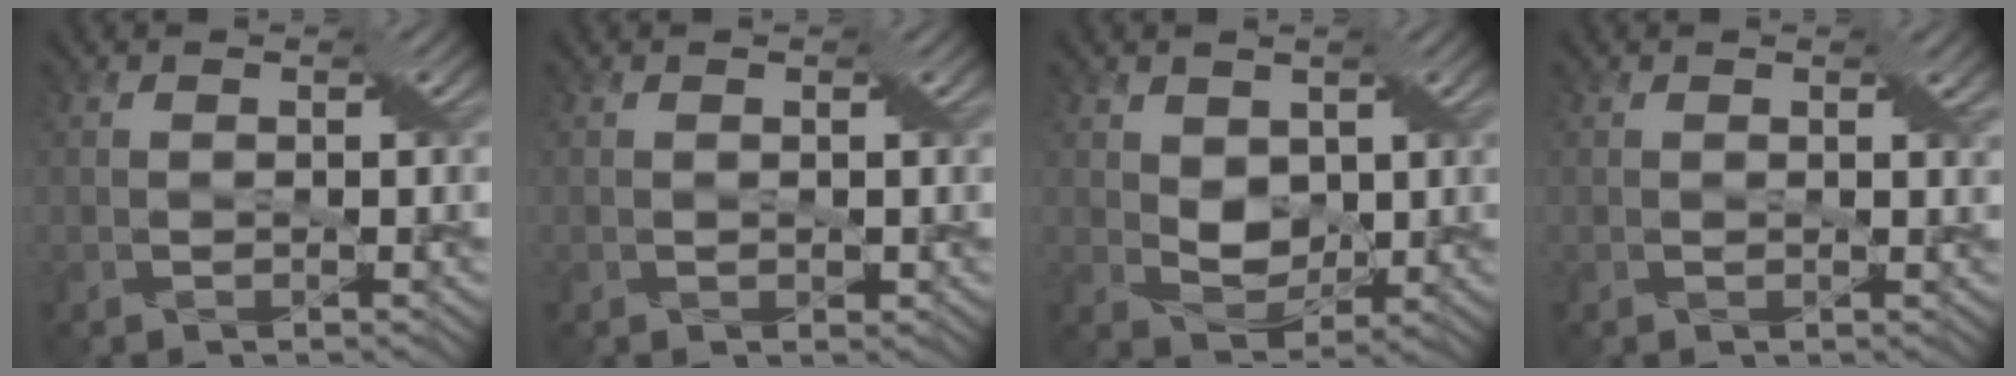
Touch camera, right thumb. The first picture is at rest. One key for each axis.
{"total": 0.6, "fx": 0.2, "fy": 0.5, "fz": 0.2, "tx": -0.005, "ty": -0.004, "tz": 0.005}
{"total": 4.4, "fx": 1.3, "fy": 3.3, "fz": 2.6, "tx": -0.062, "ty": -0.006, "tz": 0.025}
{"total": 0.9, "fx": 0.6, "fy": 0.4, "fz": 0.5, "tx": -0.007, "ty": -0.003, "tz": 0.011}